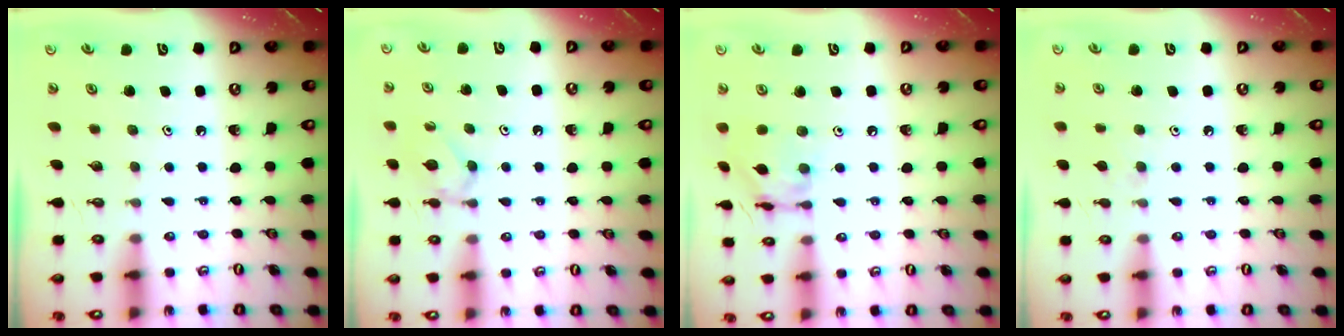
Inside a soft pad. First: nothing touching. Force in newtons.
{"total": 4.6, "press": 4.5, "slide": 0.6}
{"total": 10.6, "press": 10.6, "slide": 0.7}
{"total": 3.3, "press": 3.2, "slide": 0.7}